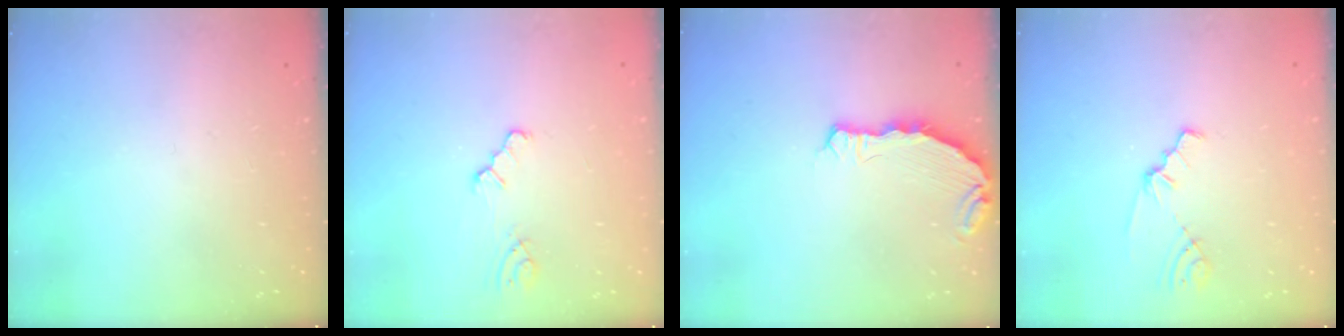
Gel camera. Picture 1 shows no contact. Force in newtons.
{"total": 1.6, "press": 1.6, "slide": 0.2}
{"total": 7.2, "press": 5.5, "slide": 4.6}
{"total": 1.5, "press": 1.5, "slide": 0.3}